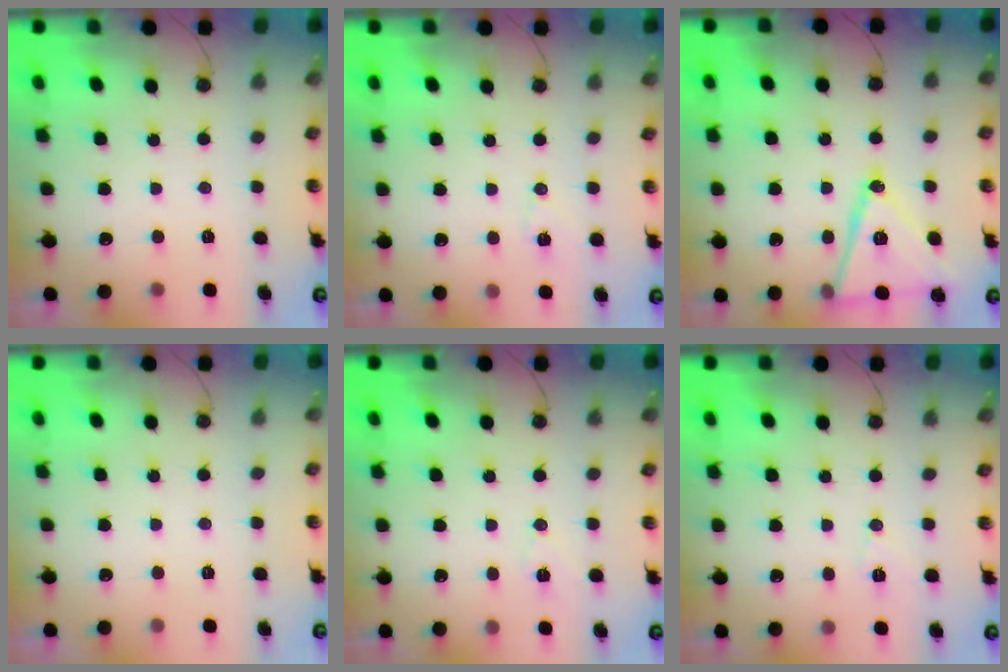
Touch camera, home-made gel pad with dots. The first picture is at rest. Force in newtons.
{"total": 6.6, "press": 6.5, "slide": 1.1}
{"total": 17.6, "press": 17.3, "slide": 3.4}
{"total": 0.0}
{"total": 6.8, "press": 5.2, "slide": 4.4}
{"total": 6.0, "press": 5.5, "slide": 2.3}